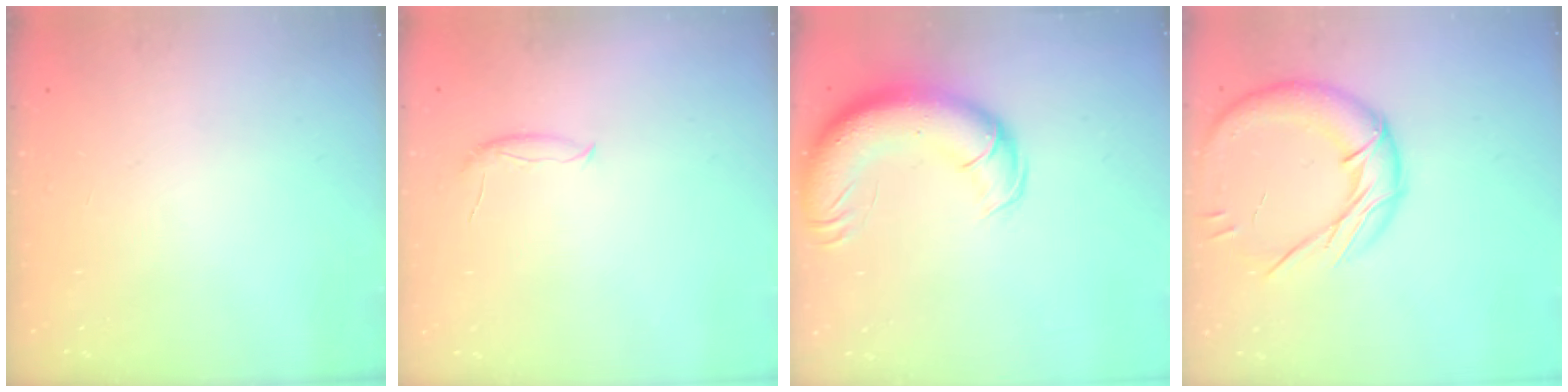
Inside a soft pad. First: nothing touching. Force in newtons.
{"total": 6.7, "press": 6.7, "slide": 0.8}
{"total": 20.1, "press": 19.5, "slide": 4.6}
{"total": 17.1, "press": 17.0, "slide": 2.0}